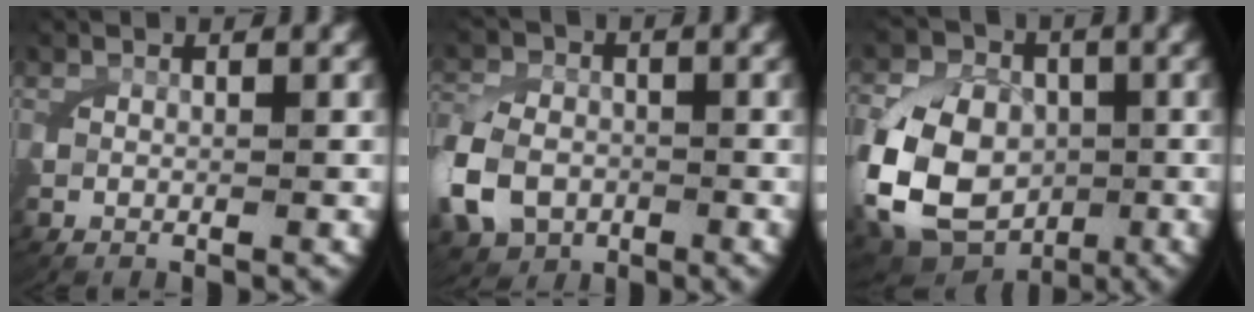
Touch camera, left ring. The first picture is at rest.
{"total": 4.9, "force": [-1.8, 4.0, 2.1], "torque": [-0.052, -0.015, -0.027]}
{"total": 12.9, "force": [-3.0, 11.0, 6.0], "torque": [-0.150, -0.046, -0.044]}